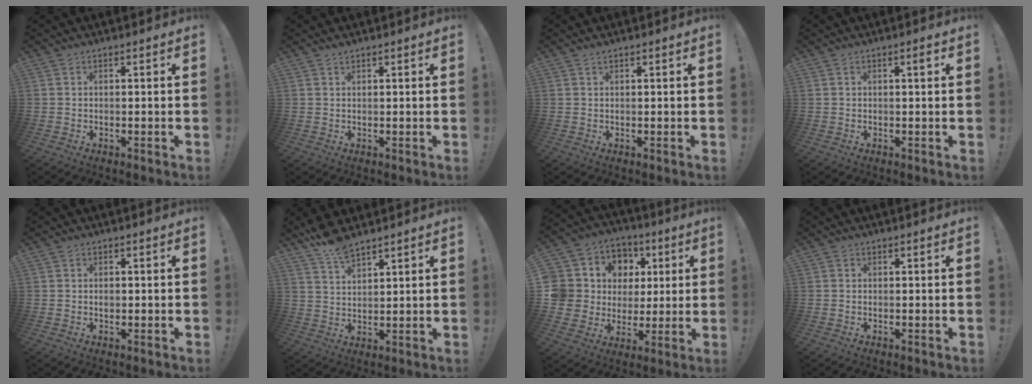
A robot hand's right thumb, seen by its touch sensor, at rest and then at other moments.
{"total": 0.9, "force": [0.8, -0.1, 0.3], "torque": [-0.001, -0.004, 0.014]}
{"total": 0.7, "force": [0.6, -0.2, 0.3], "torque": [0.000, -0.003, 0.011]}
{"total": 1.1, "force": [0.5, 0.0, 1.0], "torque": [-0.017, 0.001, 0.007]}
{"total": 0.9, "force": [-0.3, 0.6, 0.5], "torque": [-0.005, 0.000, -0.006]}
{"total": 6.9, "force": [5.9, 1.6, 3.1], "torque": [-0.062, -0.034, 0.109]}
{"total": 12.1, "force": [3.1, 10.8, 4.3], "torque": [-0.073, -0.012, 0.087]}
{"total": 0.6, "force": [-0.1, 0.6, 0.1], "torque": [0.004, -0.001, -0.002]}